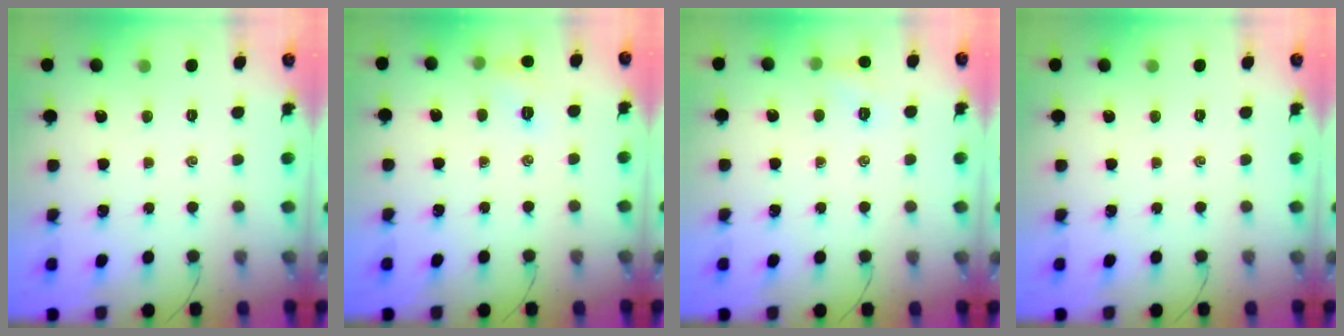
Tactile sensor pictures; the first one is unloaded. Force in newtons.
{"total": 6.5, "press": 6.4, "slide": 1.1}
{"total": 5.9, "press": 5.6, "slide": 1.7}
{"total": 0.0}